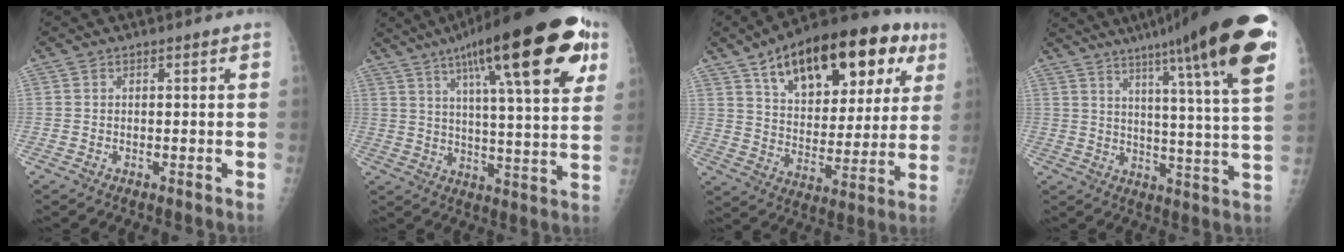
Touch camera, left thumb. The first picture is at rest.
{"total": 27.3, "force": [13.3, 6.6, 22.9], "torque": [-0.327, -0.012, 0.195]}
{"total": 27.1, "force": [13.4, 13.2, 19.4], "torque": [-0.253, -0.002, 0.205]}
{"total": 25.2, "force": [15.2, 1.9, 20.0], "torque": [-0.276, -0.049, 0.205]}